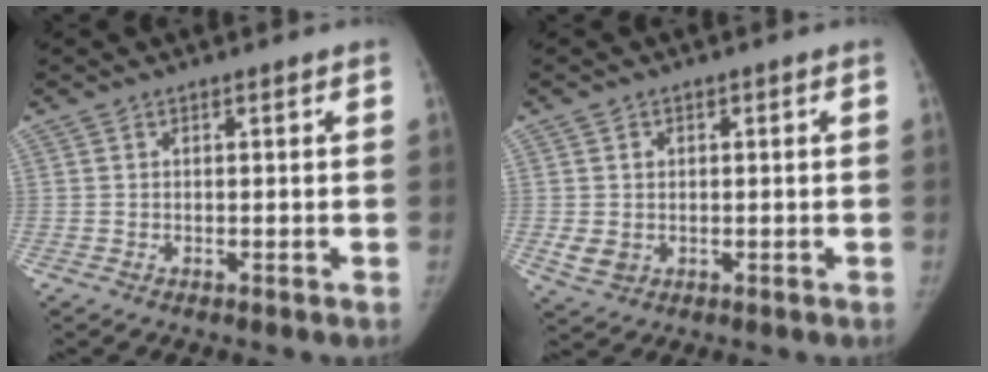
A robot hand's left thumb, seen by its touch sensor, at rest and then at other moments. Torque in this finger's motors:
{"motor_torque": [0.09, 0.89, 0.39, -0.53, 0.17]}